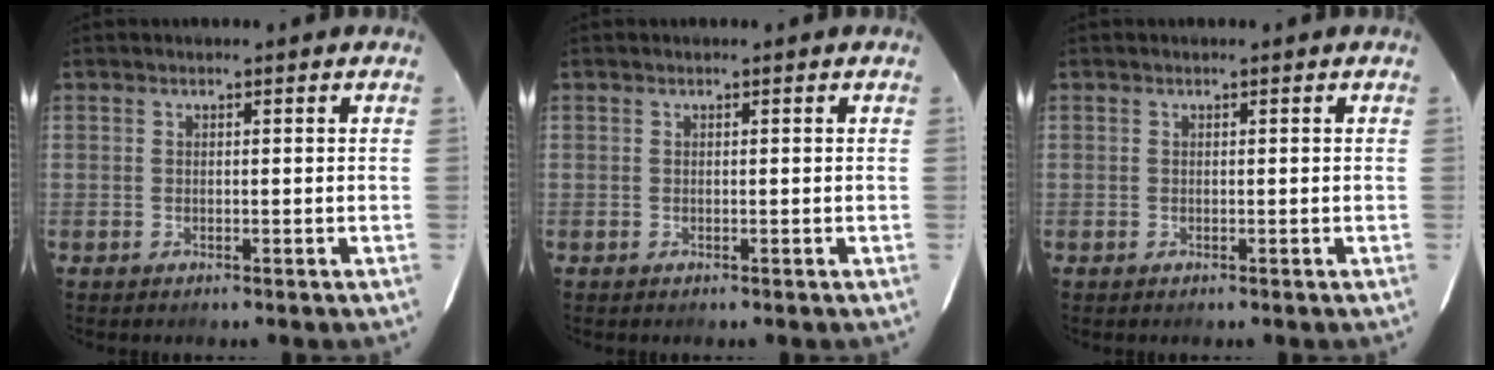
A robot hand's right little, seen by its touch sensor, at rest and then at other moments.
{"total": 0.0}
{"total": 0.0}